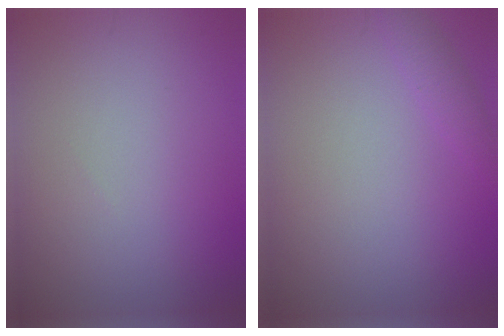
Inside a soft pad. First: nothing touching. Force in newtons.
{"total": 1.3, "press": 1.3, "slide": 0.1}